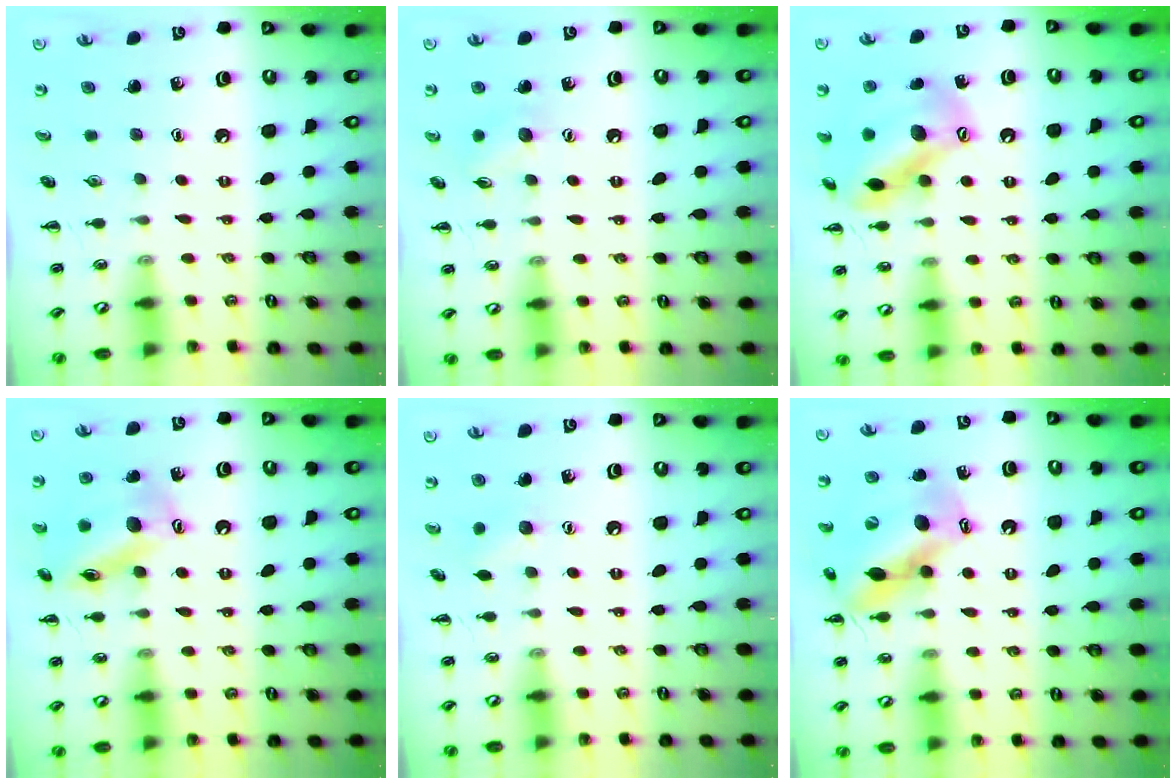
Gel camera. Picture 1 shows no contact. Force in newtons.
{"total": 5.8, "press": 5.8, "slide": 0.8}
{"total": 15.6, "press": 15.3, "slide": 3.0}
{"total": 15.1, "press": 15.0, "slide": 1.9}
{"total": 5.2, "press": 5.1, "slide": 1.4}
{"total": 13.6, "press": 13.1, "slide": 3.7}